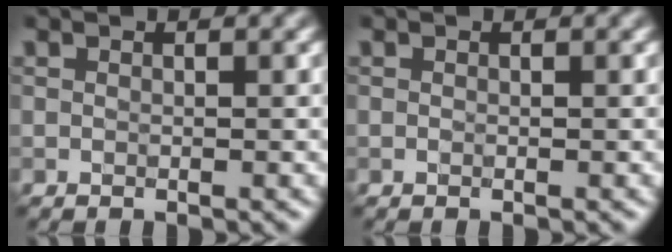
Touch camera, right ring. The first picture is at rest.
{"total": 0.0}